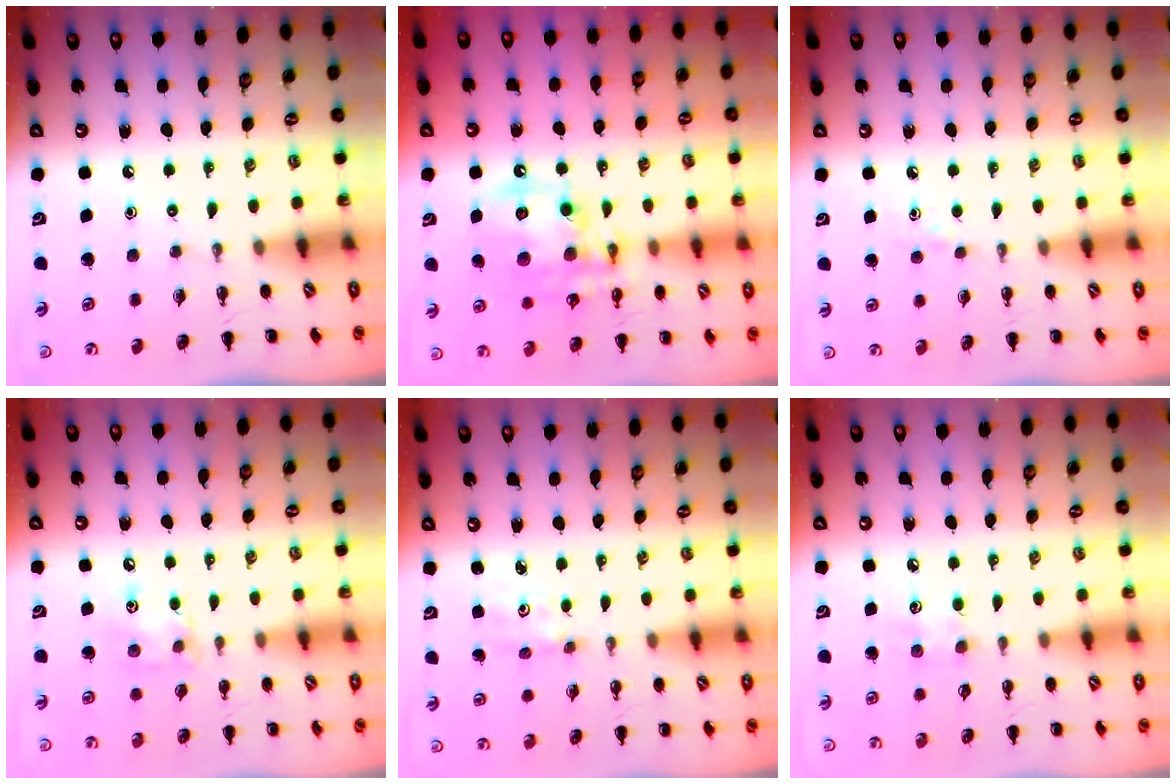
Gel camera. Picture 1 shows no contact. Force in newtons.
{"total": 14.3, "press": 14.0, "slide": 3.2}
{"total": 3.0, "press": 2.7, "slide": 1.2}
{"total": 7.6, "press": 7.5, "slide": 1.0}
{"total": 1.4, "press": 1.3, "slide": 0.5}
{"total": 5.9, "press": 5.8, "slide": 1.4}